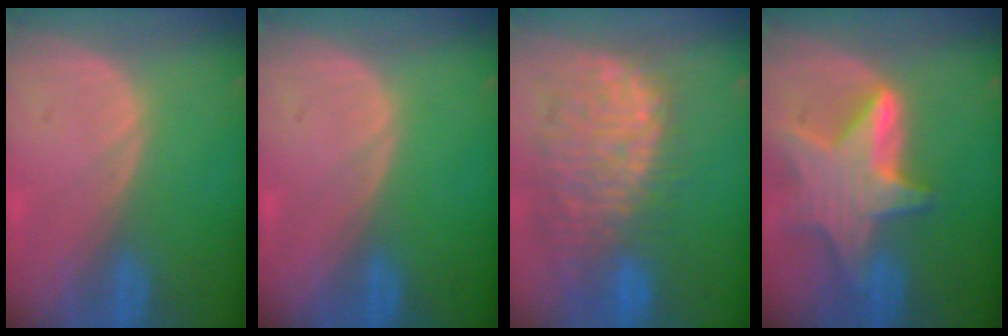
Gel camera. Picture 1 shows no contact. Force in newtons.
{"total": 0.0}
{"total": 12.5, "press": 11.0, "slide": 5.9}
{"total": 9.3, "press": 9.3, "slide": 0.7}